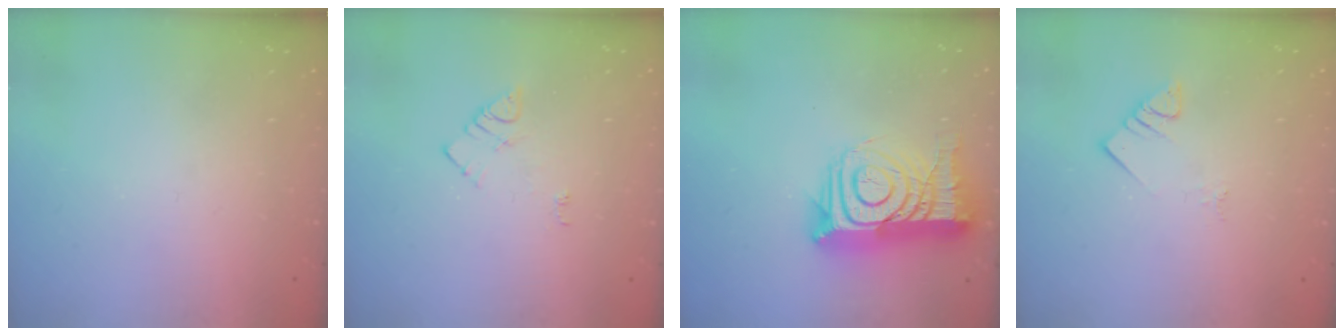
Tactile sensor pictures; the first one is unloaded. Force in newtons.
{"total": 5.4, "press": 5.4, "slide": 0.8}
{"total": 19.3, "press": 19.2, "slide": 1.6}
{"total": 3.9, "press": 3.9, "slide": 0.6}